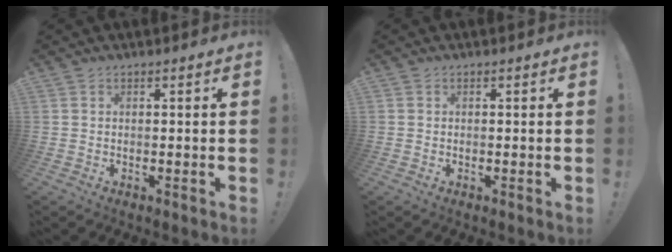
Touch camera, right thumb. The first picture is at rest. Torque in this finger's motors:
{"motor_torque": [-0.16, -0.23, -0.08, 0.20, -0.03]}